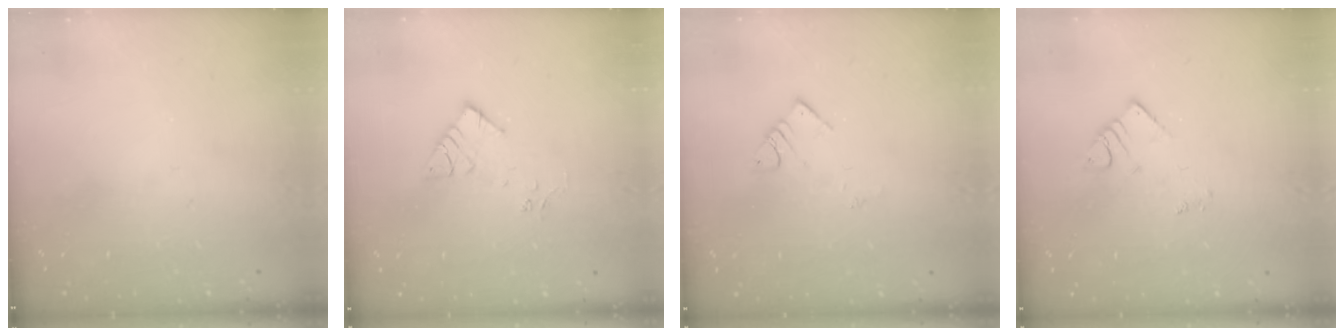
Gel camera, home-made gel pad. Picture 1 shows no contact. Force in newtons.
{"total": 7.2, "press": 7.2, "slide": 0.5}
{"total": 3.6, "press": 3.6, "slide": 0.3}
{"total": 2.7, "press": 2.7, "slide": 0.4}